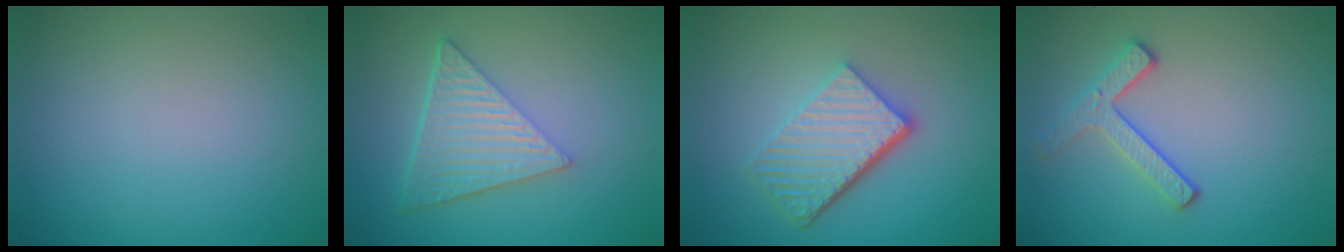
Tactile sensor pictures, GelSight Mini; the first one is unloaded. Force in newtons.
{"total": 6.4, "press": 4.3, "slide": 4.7}
{"total": 5.8, "press": 4.0, "slide": 4.3}
{"total": 2.7, "press": 2.3, "slide": 1.3}